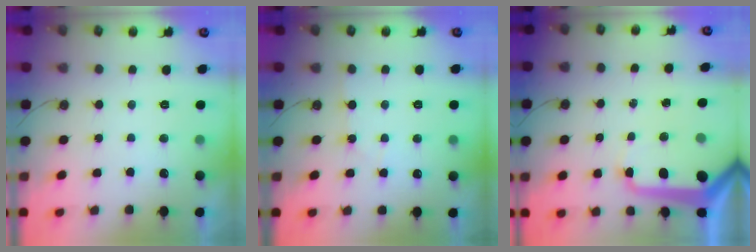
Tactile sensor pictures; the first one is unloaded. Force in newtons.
{"total": 3.2, "press": 3.1, "slide": 0.5}
{"total": 14.6, "press": 14.5, "slide": 1.5}